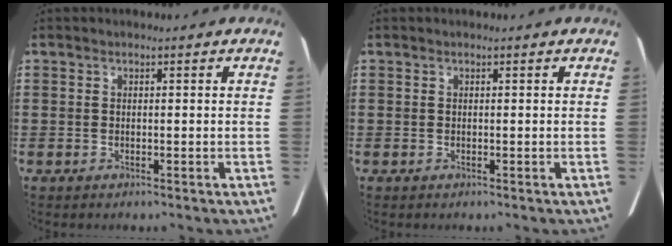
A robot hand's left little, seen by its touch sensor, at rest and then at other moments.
{"total": 0.0}